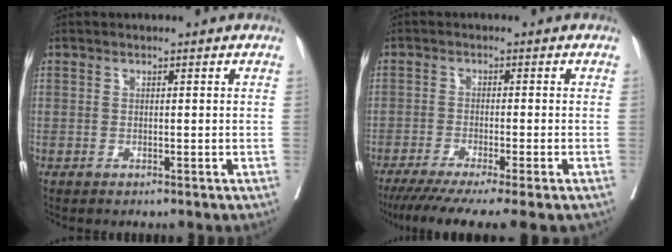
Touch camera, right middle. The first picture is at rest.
{"total": 12.0, "force": [-9.5, 0.1, 7.3], "torque": [-0.105, -0.034, -0.149]}